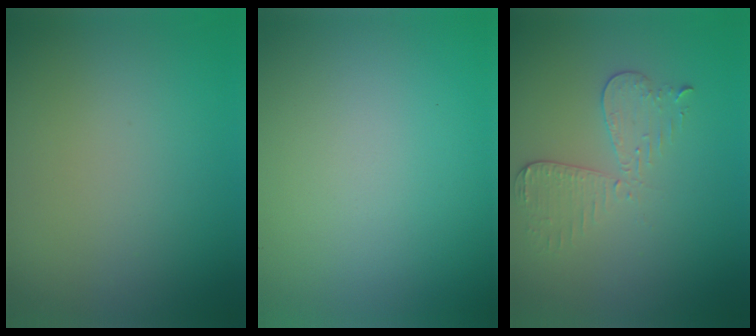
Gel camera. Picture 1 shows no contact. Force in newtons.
{"total": 0.0}
{"total": 2.9, "press": 2.7, "slide": 1.2}